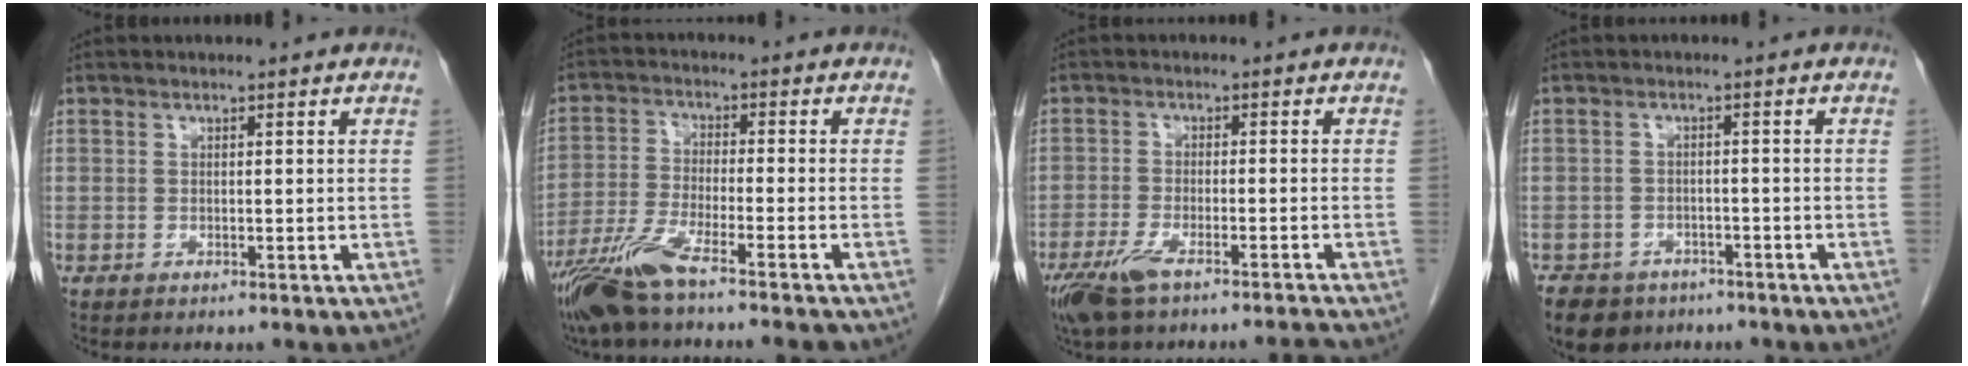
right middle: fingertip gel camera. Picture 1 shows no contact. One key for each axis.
{"total": 10.7, "fx": -8.3, "fy": -0.3, "fz": 6.8, "tx": -0.127, "ty": -0.030, "tz": -0.147}
{"total": 7.7, "fx": -6.3, "fy": 0.1, "fz": 4.4, "tx": -0.079, "ty": -0.016, "tz": -0.111}
{"total": 7.4, "fx": -5.3, "fy": 4.9, "fz": 1.7, "tx": -0.035, "ty": 0.002, "tz": -0.078}